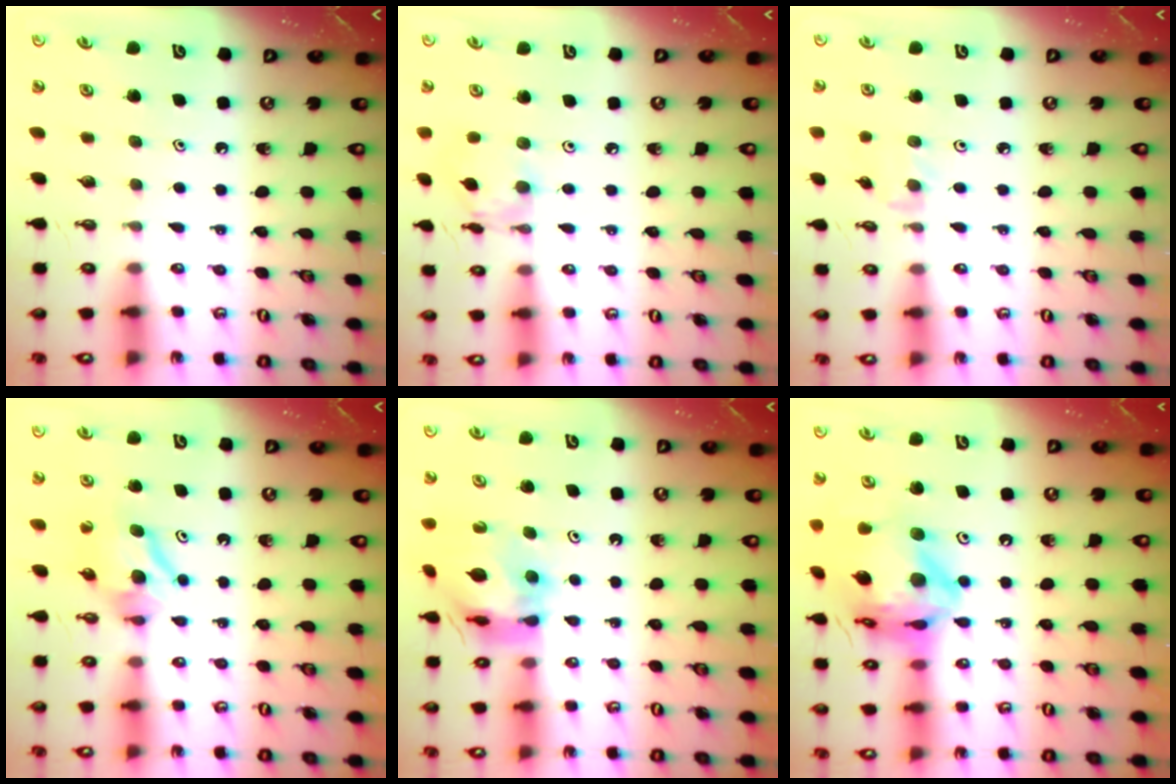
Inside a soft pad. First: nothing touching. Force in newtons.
{"total": 8.3, "press": 8.2, "slide": 0.8}
{"total": 1.9, "press": 1.9, "slide": 0.4}
{"total": 7.5, "press": 7.5, "slide": 0.2}
{"total": 12.1, "press": 12.0, "slide": 1.2}
{"total": 19.2, "press": 19.1, "slide": 2.1}